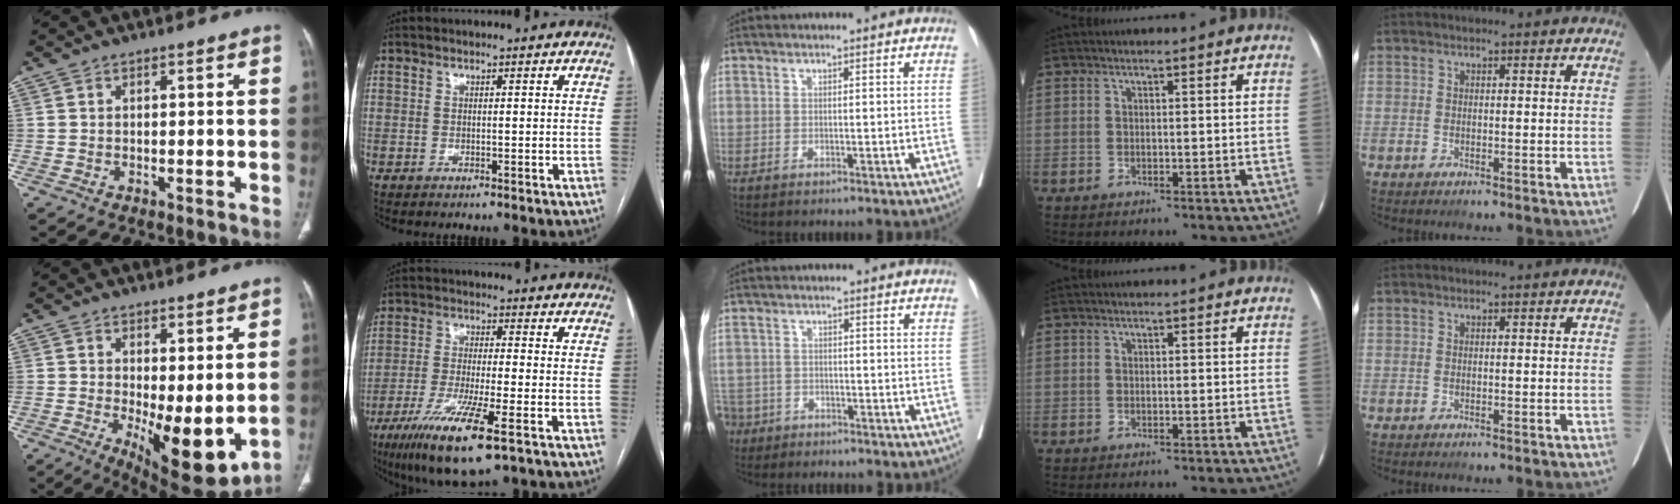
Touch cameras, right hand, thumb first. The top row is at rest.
{"thumb": {"total": 11.7, "force": [-1.0, 4.3, 10.8], "torque": [-0.155, -0.029, 0.000]}, "index": {"total": 12.9, "force": [-7.1, 1.1, 10.7], "torque": [-0.201, -0.034, -0.122]}, "middle": {"total": 7.5, "force": [-4.9, 5.6, 1.3], "torque": [-0.050, -0.001, -0.086]}}